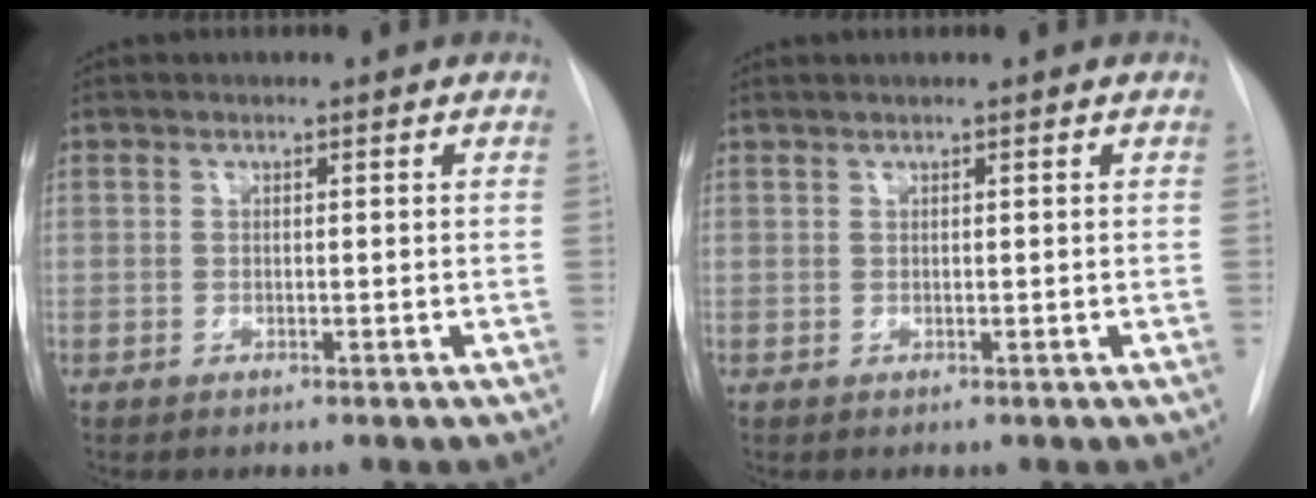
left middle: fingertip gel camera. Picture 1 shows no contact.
{"total": 0.6, "force": [0.5, -0.1, 0.3], "torque": [-0.010, 0.007, 0.015]}